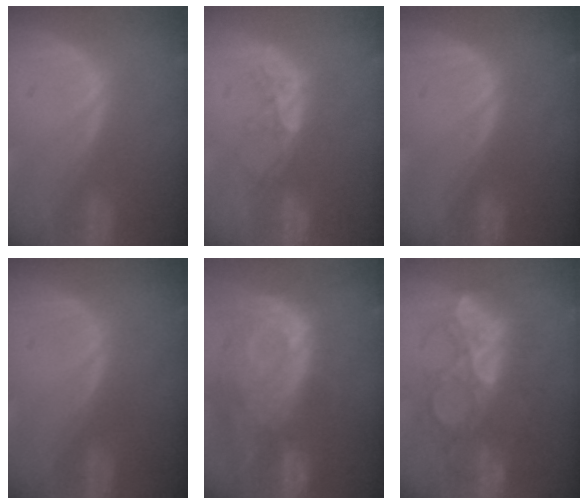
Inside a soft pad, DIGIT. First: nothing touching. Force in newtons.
{"total": 4.0, "press": 3.5, "slide": 1.9}
{"total": 0.0}
{"total": 0.0}
{"total": 11.9, "press": 10.7, "slide": 5.3}
{"total": 9.1, "press": 8.9, "slide": 1.9}